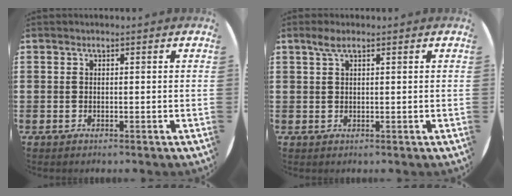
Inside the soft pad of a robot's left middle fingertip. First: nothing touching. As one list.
[{"total": 1.8, "force": [1.2, 0.3, 1.4], "torque": [-0.028, 0.004, 0.020]}]